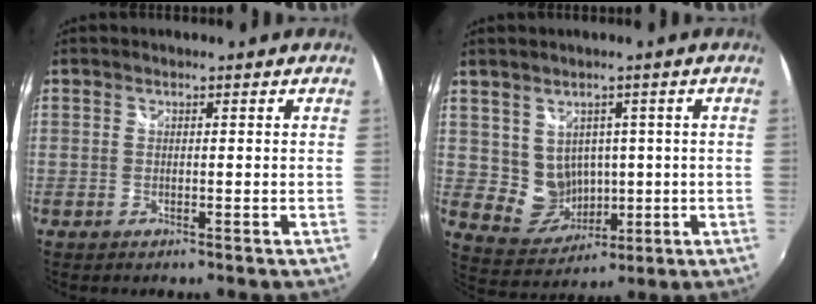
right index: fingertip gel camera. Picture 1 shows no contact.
{"total": 7.1, "force": [1.0, 6.6, 2.4], "torque": [-0.053, 0.000, 0.039]}